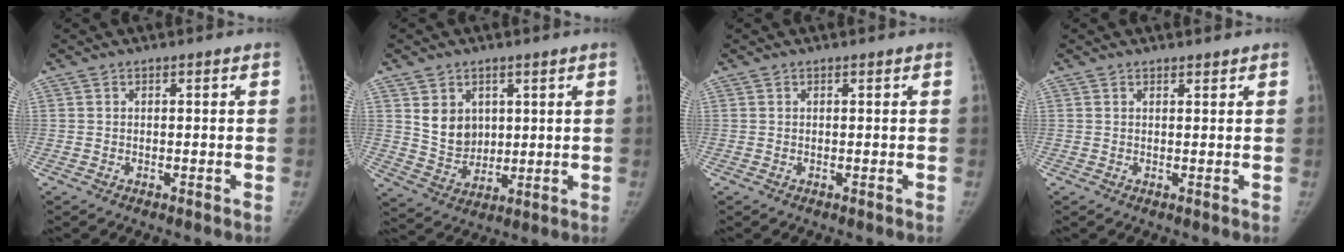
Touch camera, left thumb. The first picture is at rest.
{"total": 7.8, "force": [2.7, 6.3, 3.6], "torque": [-0.030, -0.023, 0.064]}
{"total": 0.0}
{"total": 0.8, "force": [0.7, 0.3, 0.0], "torque": [0.005, -0.006, 0.011]}